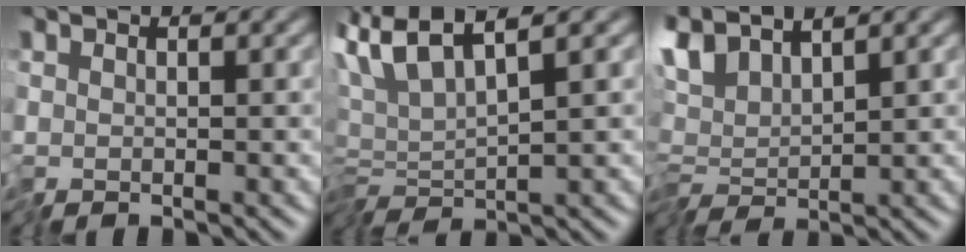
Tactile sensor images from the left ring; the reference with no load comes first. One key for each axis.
{"total": 5.0, "fx": 1.6, "fy": 1.2, "fz": 4.6, "tx": -0.098, "ty": 0.013, "tz": 0.023}
{"total": 4.0, "fx": 2.1, "fy": 1.4, "fz": 3.1, "tx": -0.074, "ty": 0.009, "tz": 0.031}